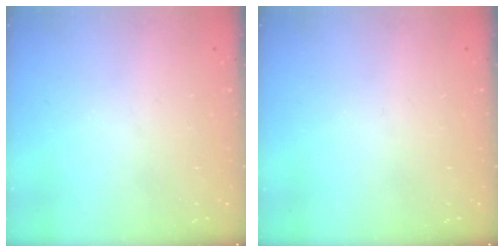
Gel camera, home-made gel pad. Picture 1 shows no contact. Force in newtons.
{"total": 0.0}